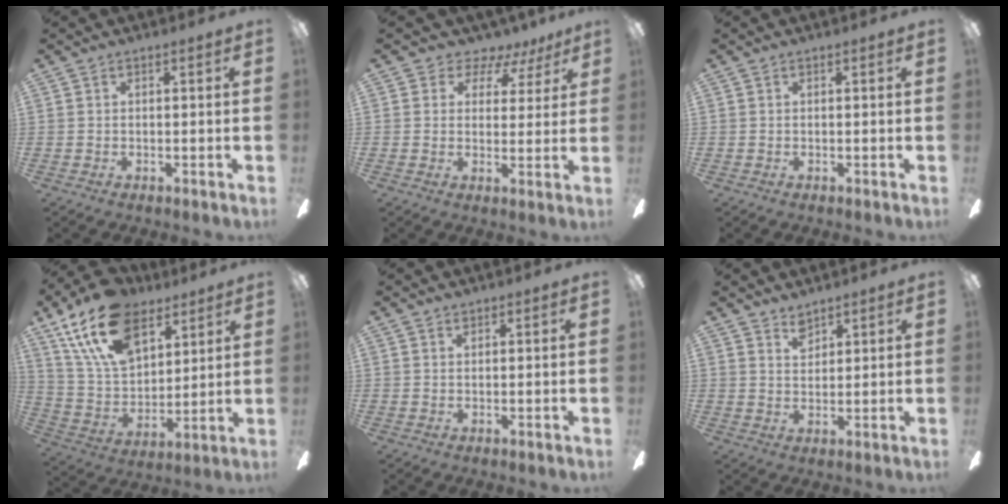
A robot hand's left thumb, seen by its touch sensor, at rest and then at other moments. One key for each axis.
{"total": 5.2, "fx": 4.0, "fy": 3.2, "fz": 0.9, "tx": -0.011, "ty": -0.035, "tz": 0.068}
{"total": 0.0}
{"total": 20.7, "fx": 12.8, "fy": 11.7, "fz": 11.3, "tx": -0.232, "ty": -0.052, "tz": 0.234}
{"total": 0.8, "fx": 0.7, "fy": 0.3, "fz": 0.2, "tx": -0.004, "ty": 0.000, "tz": 0.013}
{"total": 3.7, "fx": 3.2, "fy": 1.6, "fz": 0.9, "tx": -0.007, "ty": -0.017, "tz": 0.058}